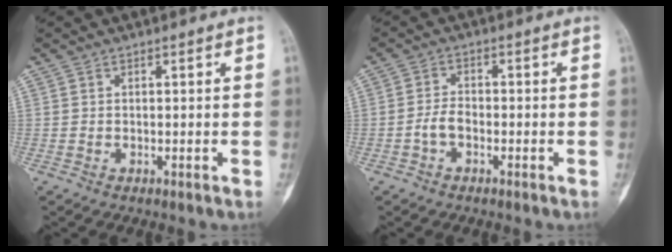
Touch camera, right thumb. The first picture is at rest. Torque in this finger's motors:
{"motor_torque": [0.75, 0.64, 0.45, -0.28, 0.02]}